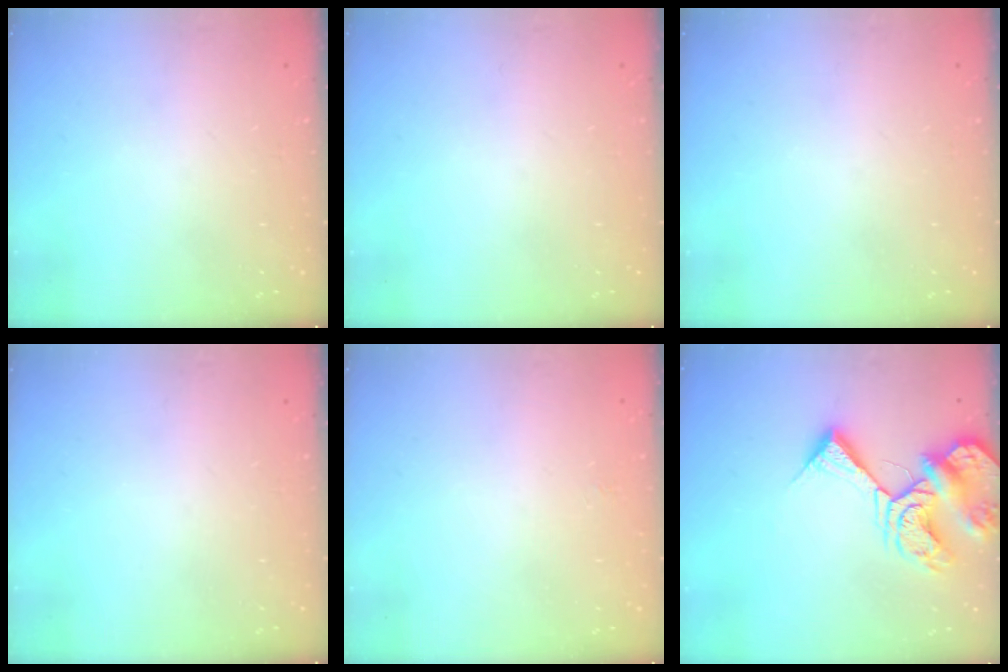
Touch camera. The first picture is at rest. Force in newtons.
{"total": 0.0}
{"total": 0.0}
{"total": 0.0}
{"total": 2.3, "press": 2.3, "slide": 0.3}
{"total": 12.1, "press": 12.0, "slide": 1.6}